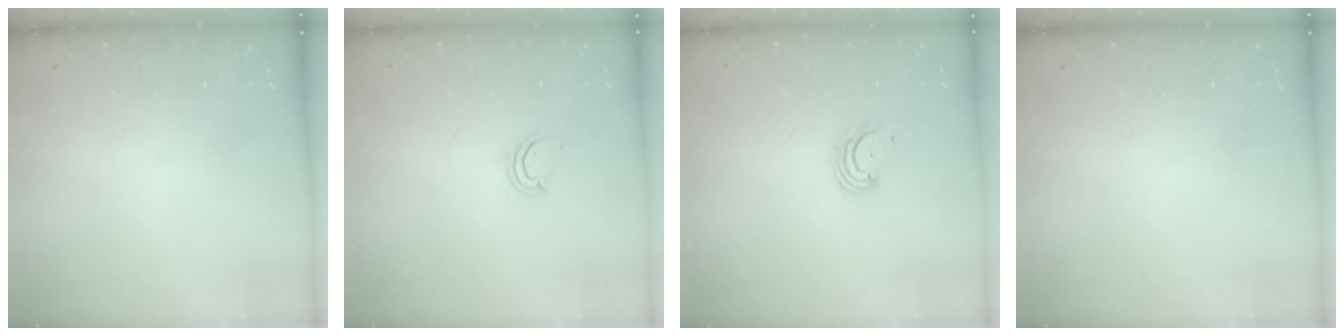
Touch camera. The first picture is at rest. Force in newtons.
{"total": 3.6, "press": 3.6, "slide": 0.2}
{"total": 3.5, "press": 3.5, "slide": 0.4}
{"total": 0.0}